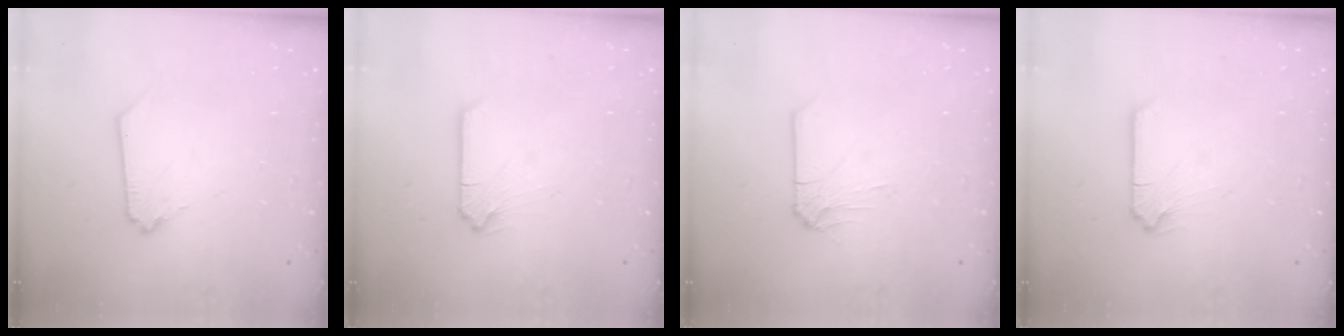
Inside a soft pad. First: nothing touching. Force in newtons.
{"total": 0.0}
{"total": 0.0}
{"total": 0.0}